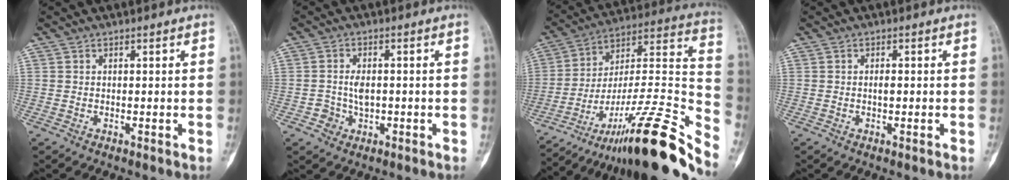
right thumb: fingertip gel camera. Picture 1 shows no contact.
{"total": 3.6, "force": [-0.7, 2.7, 2.3], "torque": [-0.025, 0.008, -0.010]}
{"total": 29.9, "force": [-21.0, 4.8, 20.7], "torque": [-0.249, 0.101, -0.332]}
{"total": 1.2, "force": [-0.2, 0.4, 1.1], "torque": [-0.019, 0.000, -0.004]}